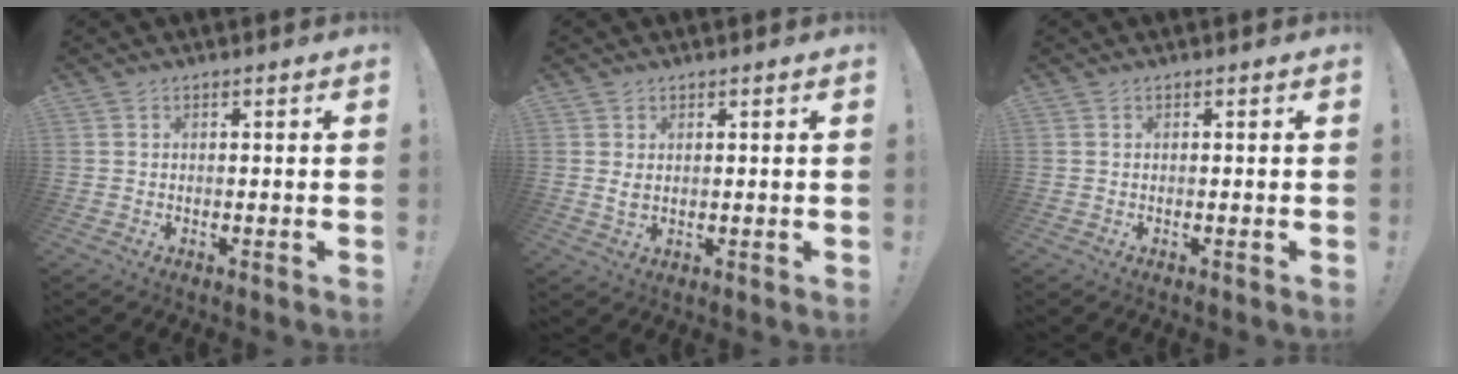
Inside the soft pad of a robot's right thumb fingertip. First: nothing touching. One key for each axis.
{"total": 2.6, "fx": 1.0, "fy": 1.4, "fz": 1.9, "tx": -0.025, "ty": -0.003, "tz": 0.016}
{"total": 0.0}